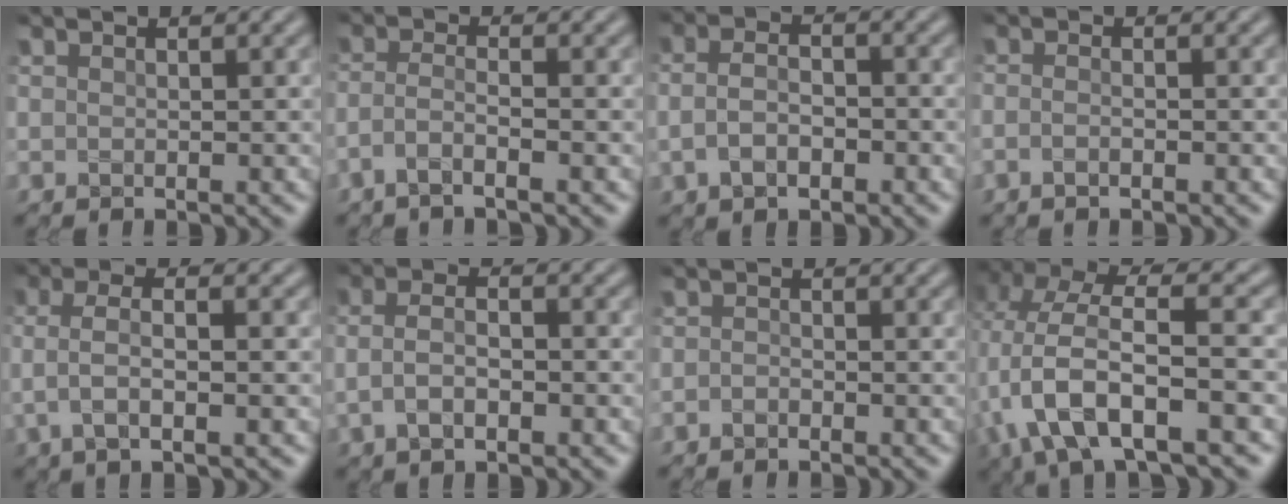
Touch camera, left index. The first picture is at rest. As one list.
[{"total": 2.4, "force": [-1.4, 0.5, 1.9], "torque": [-0.036, 0.002, -0.040]}, {"total": 3.3, "force": [-0.8, 1.7, 2.7], "torque": [-0.057, -0.002, -0.020]}, {"total": 1.3, "force": [-0.5, 0.5, 1.1], "torque": [-0.012, -0.002, -0.016]}, {"total": 4.2, "force": [-0.2, 1.5, 3.9], "torque": [-0.078, 0.003, -0.007]}, {"total": 3.9, "force": [-0.7, 1.6, 3.5], "torque": [-0.065, -0.001, -0.017]}, {"total": 0.6, "force": [-0.5, 0.3, 0.3], "torque": [-0.006, -0.001, -0.010]}, {"total": 8.7, "force": [-2.4, 3.4, 7.7], "torque": [-0.153, 0.008, -0.052]}]